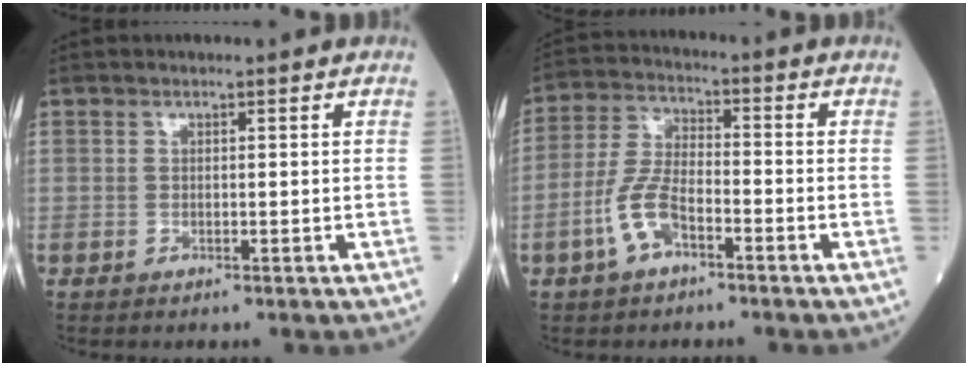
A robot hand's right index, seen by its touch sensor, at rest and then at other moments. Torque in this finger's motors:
{"motor_torque": [0.19, -0.19, 0.18, 0.08]}